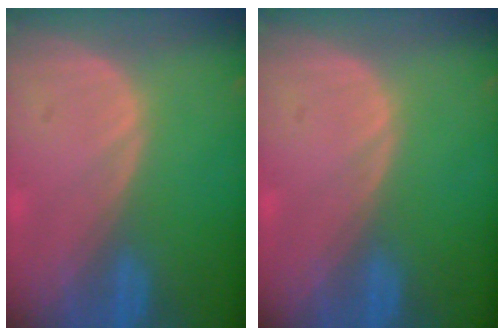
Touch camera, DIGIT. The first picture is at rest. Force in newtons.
{"total": 0.0}